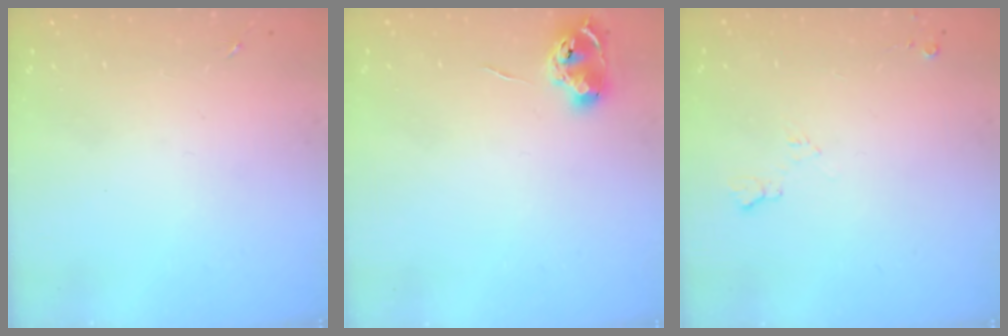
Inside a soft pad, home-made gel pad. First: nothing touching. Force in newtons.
{"total": 7.7, "press": 7.7, "slide": 0.7}
{"total": 6.0, "press": 6.0, "slide": 1.0}